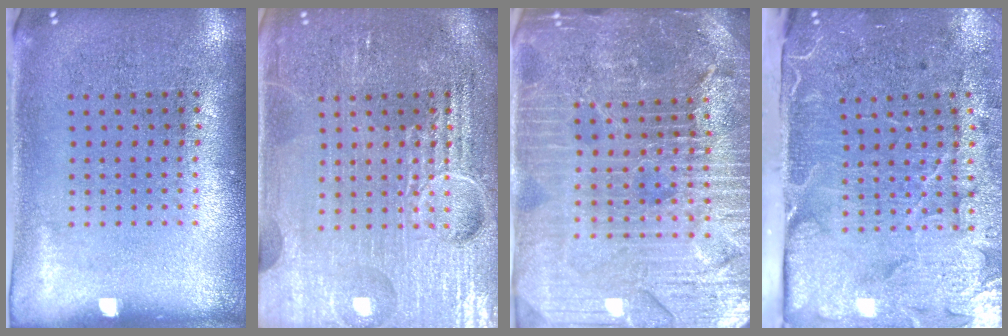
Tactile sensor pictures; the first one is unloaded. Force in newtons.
{"total": 7.1, "press": 7.0, "slide": 0.8}
{"total": 5.3, "press": 4.8, "slide": 2.2}
{"total": 5.0, "press": 4.0, "slide": 3.0}